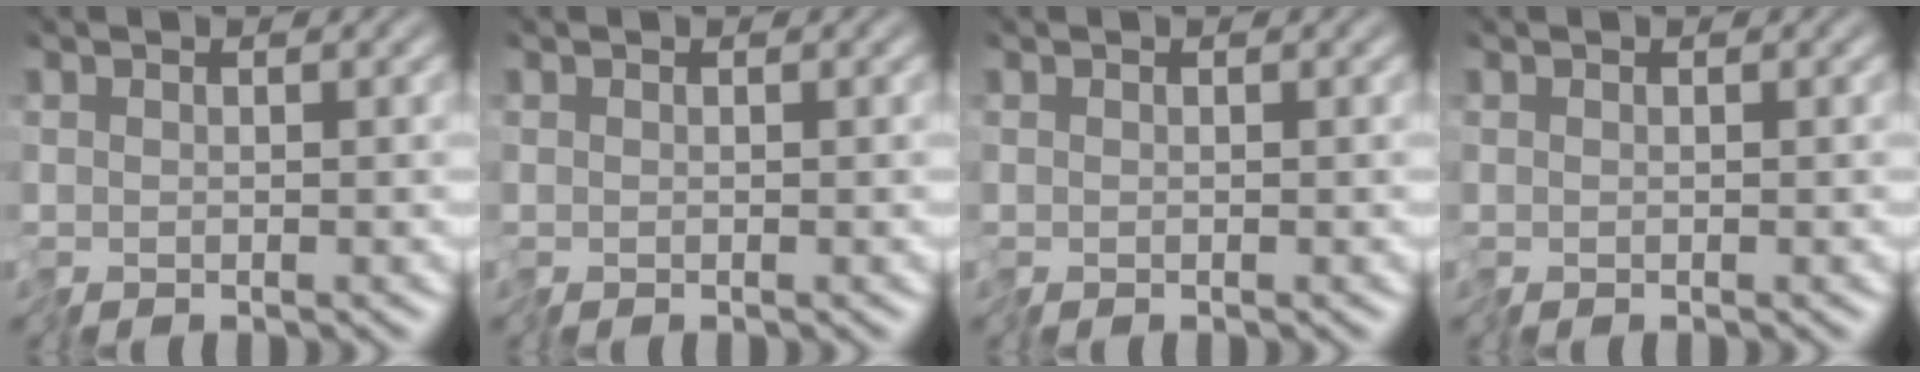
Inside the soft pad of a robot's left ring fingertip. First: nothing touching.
{"total": 0.0}
{"total": 0.0}
{"total": 0.0}